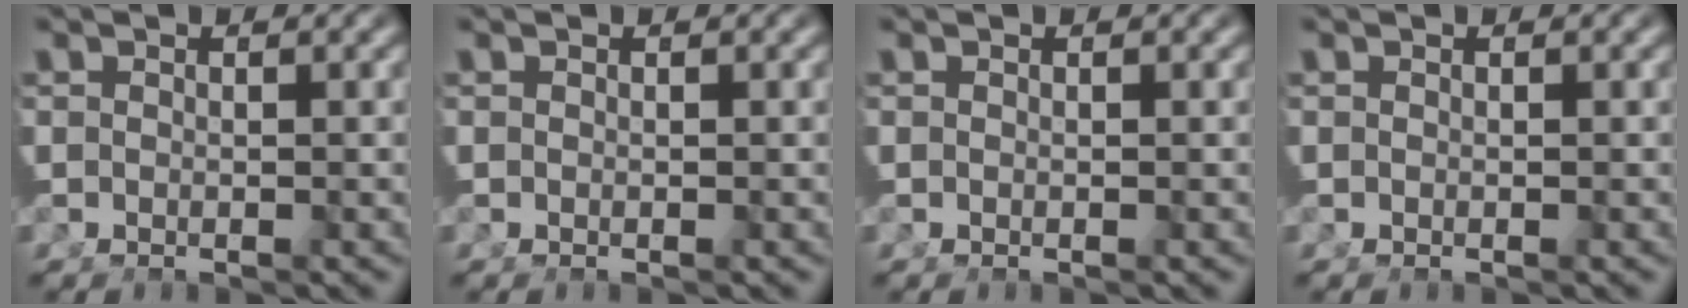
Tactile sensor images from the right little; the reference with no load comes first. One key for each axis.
{"total": 0.0}
{"total": 0.0}
{"total": 0.0}